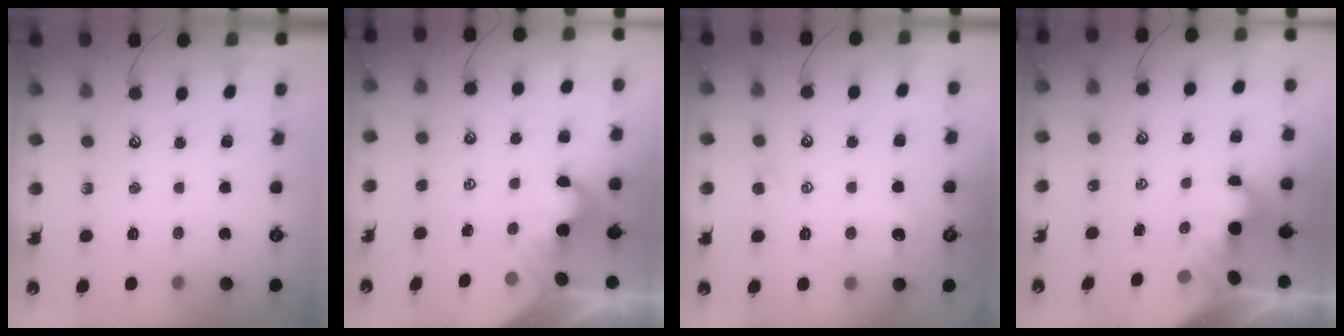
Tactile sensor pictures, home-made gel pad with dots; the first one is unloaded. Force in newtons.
{"total": 1.9, "press": 1.9, "slide": 0.5}
{"total": 0.8, "press": 0.7, "slide": 0.4}
{"total": 3.8, "press": 3.7, "slide": 0.7}